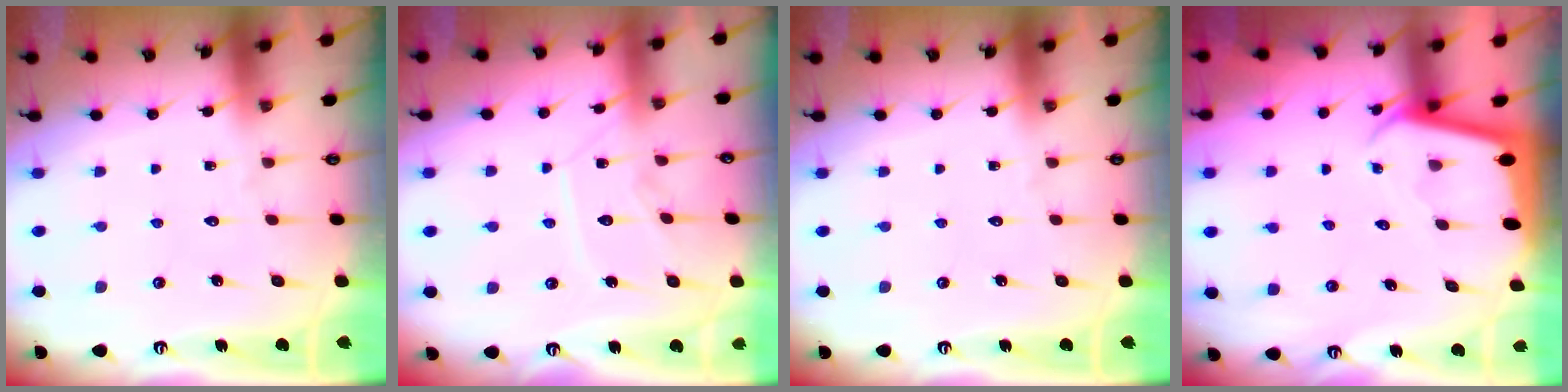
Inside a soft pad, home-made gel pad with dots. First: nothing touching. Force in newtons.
{"total": 8.5, "press": 8.5, "slide": 0.2}
{"total": 0.0}
{"total": 2.2, "press": 2.2, "slide": 0.1}